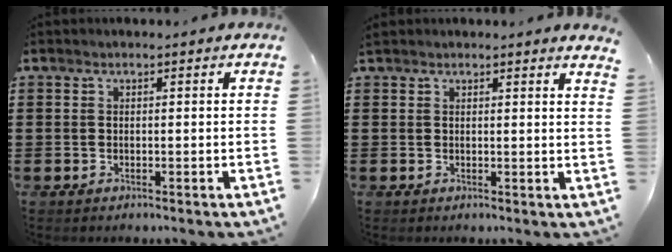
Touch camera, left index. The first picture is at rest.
{"total": 1.6, "force": [1.5, -0.2, 0.5], "torque": [-0.013, -0.002, 0.028]}